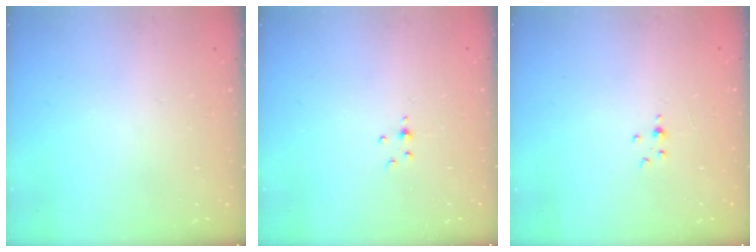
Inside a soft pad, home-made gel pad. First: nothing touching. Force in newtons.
{"total": 2.8, "press": 2.4, "slide": 1.5}
{"total": 1.5, "press": 1.5, "slide": 0.2}